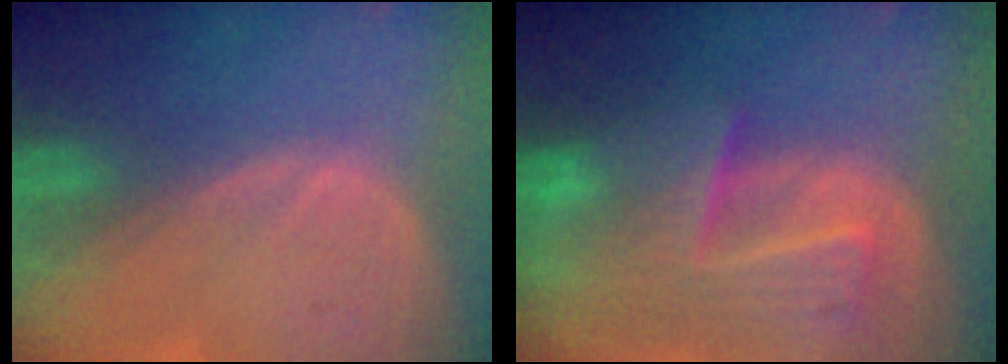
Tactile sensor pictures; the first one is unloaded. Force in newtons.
{"total": 9.9, "press": 8.6, "slide": 5.0}